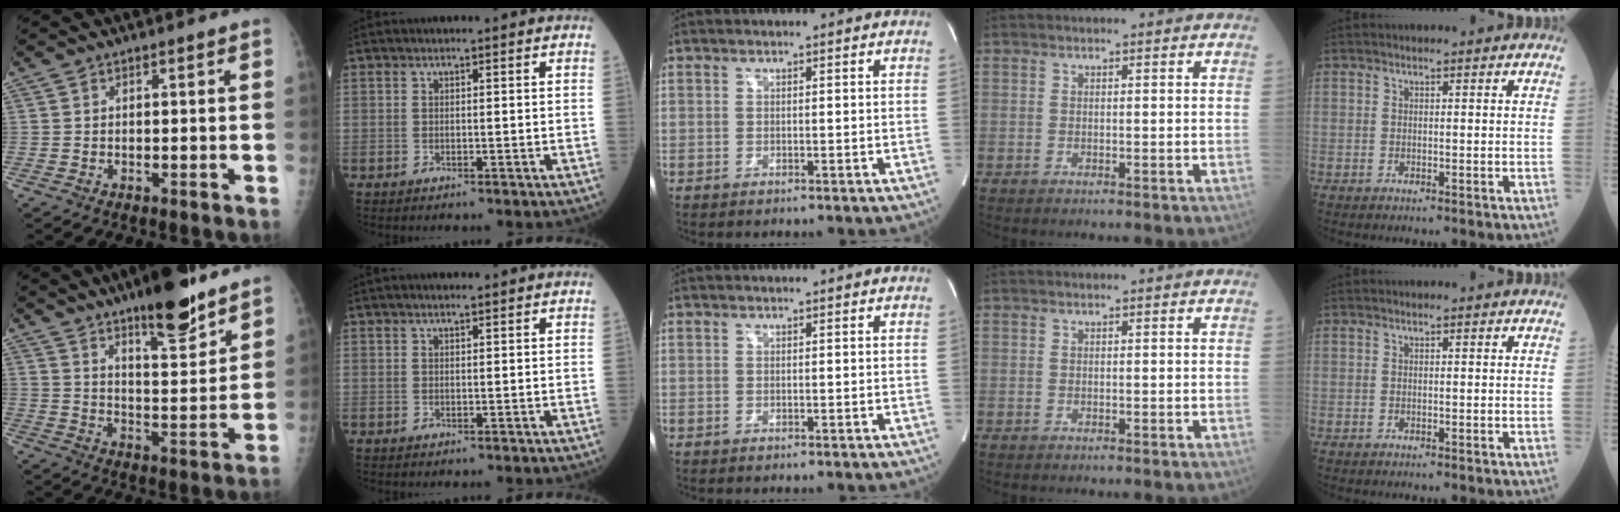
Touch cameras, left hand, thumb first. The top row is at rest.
{"thumb": {"total": 13.8, "force": [10.1, 3.4, 8.8], "torque": [-0.112, -0.069, 0.162]}, "index": {"total": 2.1, "force": [1.8, 0.1, 1.2], "torque": [-0.016, 0.014, 0.027]}}